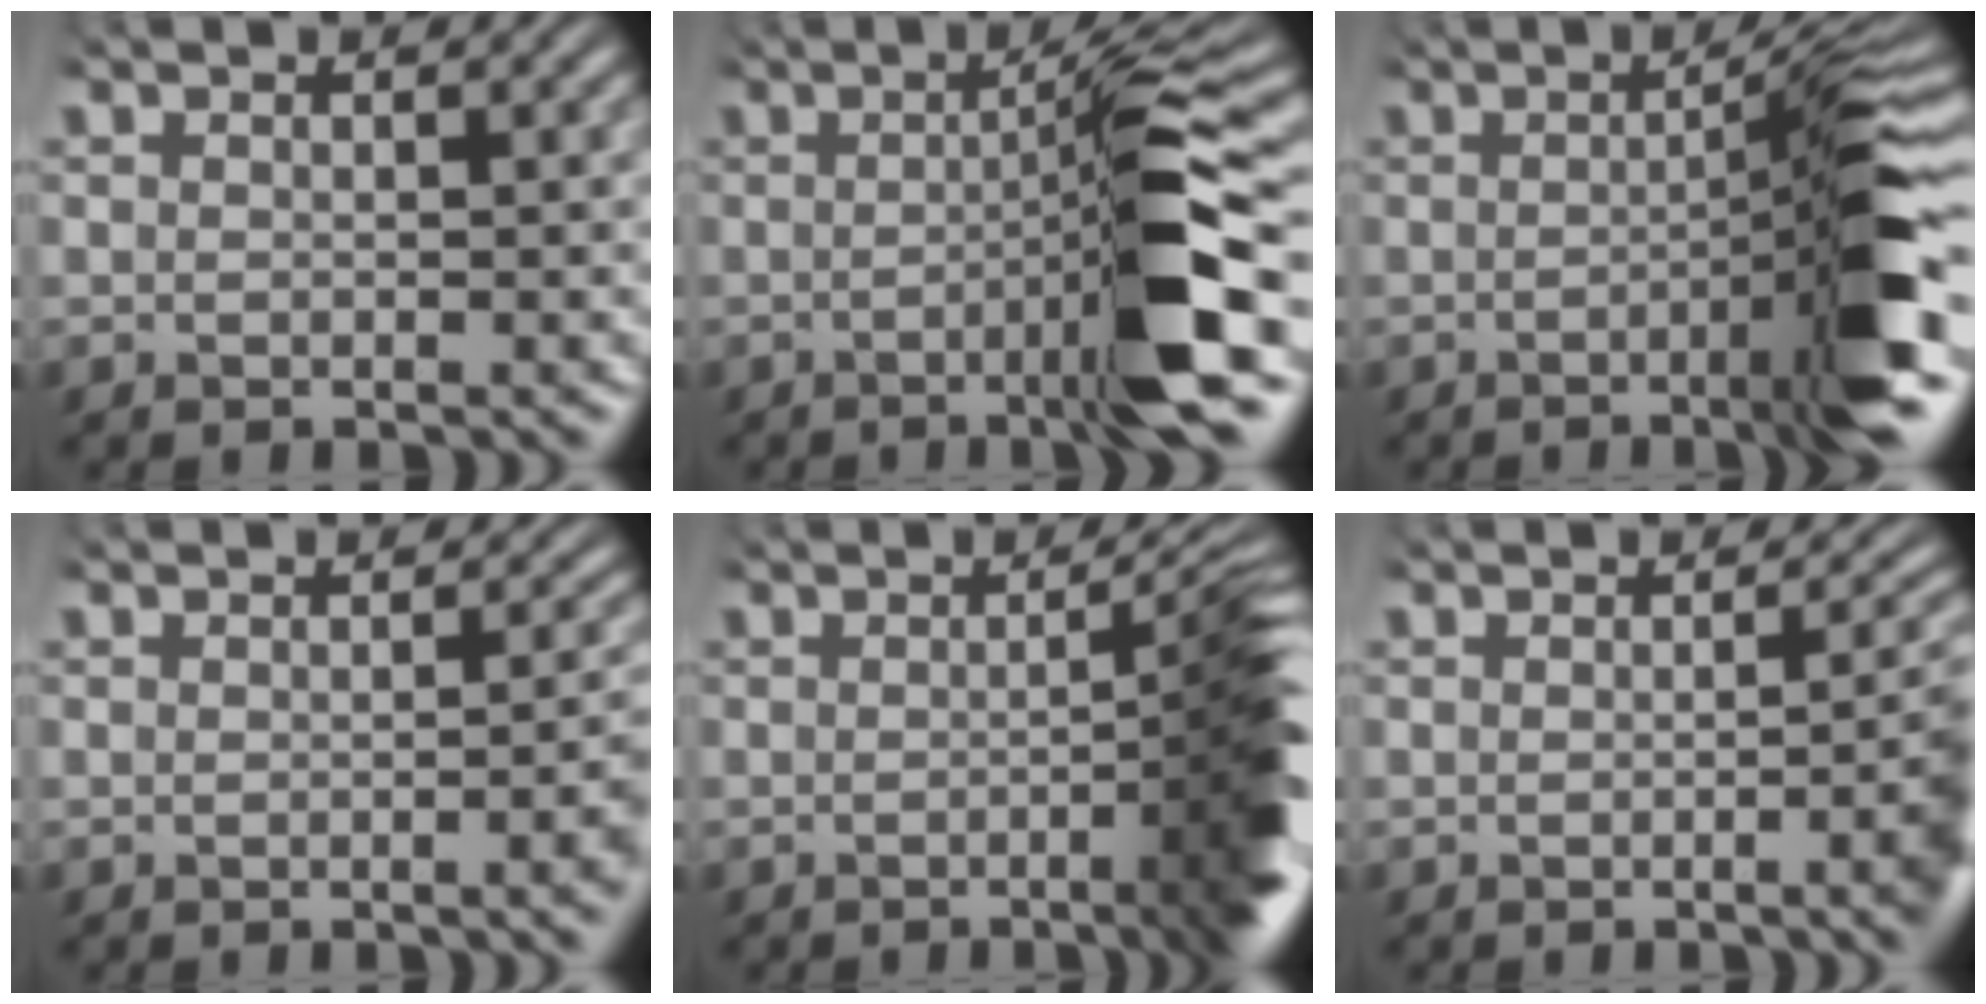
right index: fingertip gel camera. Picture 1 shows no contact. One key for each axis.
{"total": 7.2, "fx": -1.0, "fy": -0.2, "fz": 7.1, "tx": -0.105, "ty": 0.009, "tz": -0.015}
{"total": 7.7, "fx": -1.3, "fy": 0.5, "fz": 7.5, "tx": -0.102, "ty": 0.013, "tz": -0.023}
{"total": 2.2, "fx": -0.6, "fy": 0.2, "fz": 2.1, "tx": -0.022, "ty": 0.006, "tz": -0.011}
{"total": 8.1, "fx": -1.7, "fy": 1.5, "fz": 7.8, "tx": -0.068, "ty": 0.007, "tz": -0.031}
{"total": 4.1, "fx": -1.0, "fy": 0.9, "fz": 3.8, "tx": -0.036, "ty": 0.003, "tz": -0.017}